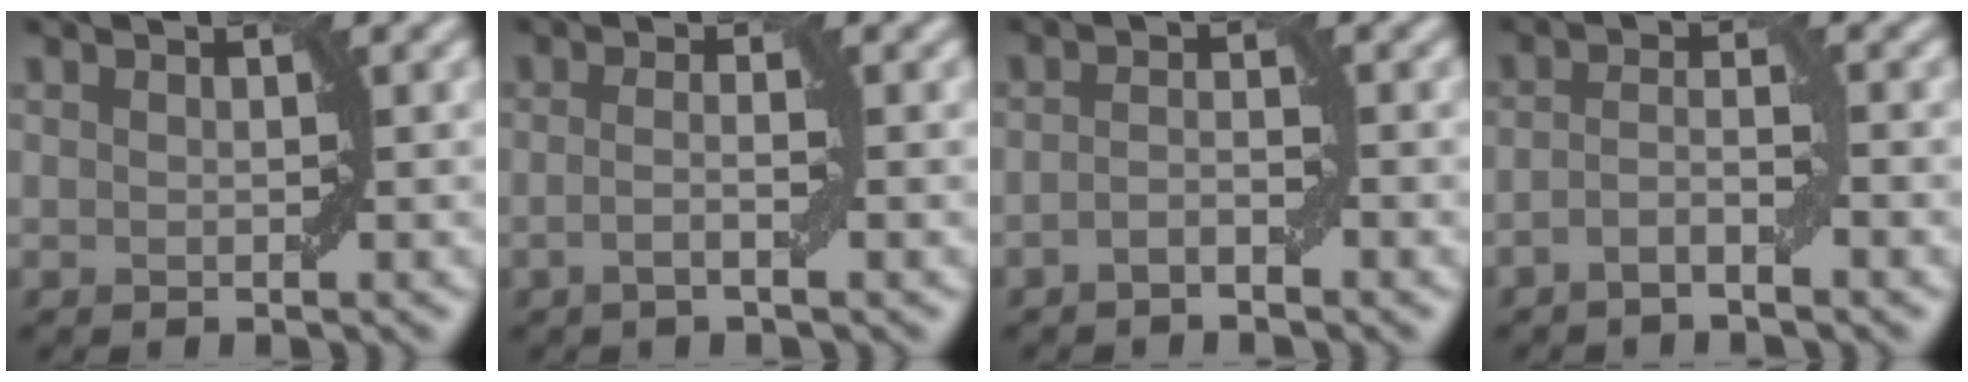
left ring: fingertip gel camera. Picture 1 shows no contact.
{"total": 2.0, "force": [-0.5, 0.4, 1.9], "torque": [-0.035, 0.000, -0.015]}
{"total": 1.5, "force": [-0.9, 0.3, 1.1], "torque": [-0.022, 0.005, -0.020]}
{"total": 2.3, "force": [-1.2, 0.4, 1.9], "torque": [-0.037, 0.008, -0.029]}